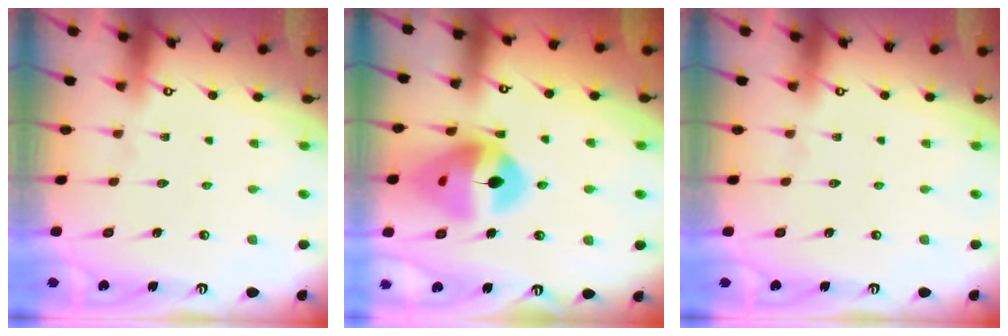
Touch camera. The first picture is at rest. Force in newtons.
{"total": 16.6, "press": 16.5, "slide": 2.1}
{"total": 0.0}